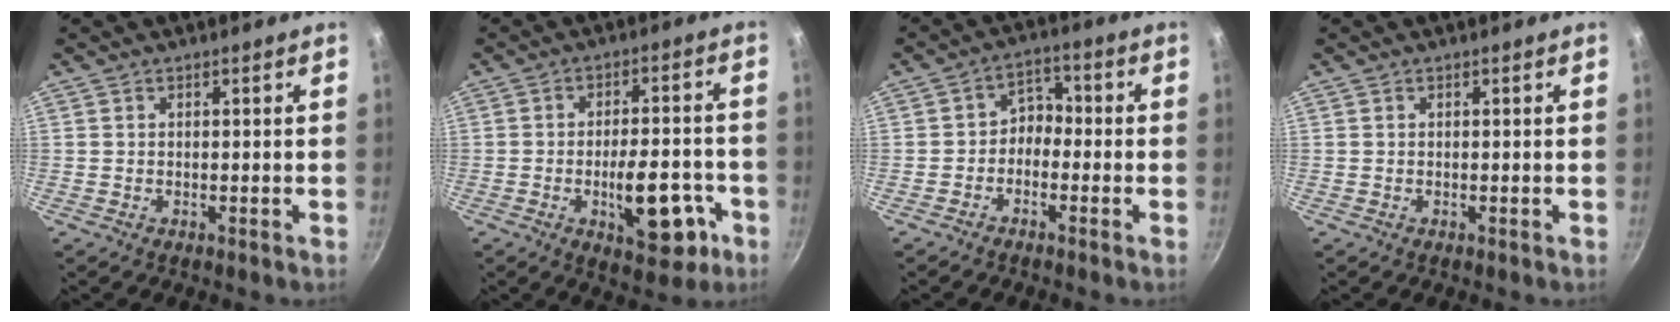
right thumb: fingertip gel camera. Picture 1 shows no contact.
{"total": 12.6, "force": [-4.4, 5.7, 10.3], "torque": [-0.118, 0.024, -0.052]}
{"total": 4.3, "force": [-1.6, 3.3, 2.2], "torque": [-0.011, 0.034, -0.036]}
{"total": 0.0}